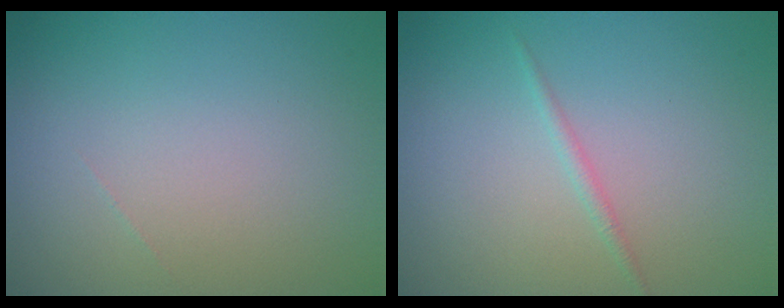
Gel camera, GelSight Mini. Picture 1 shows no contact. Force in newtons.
{"total": 0.8, "press": 0.8, "slide": 0.0}